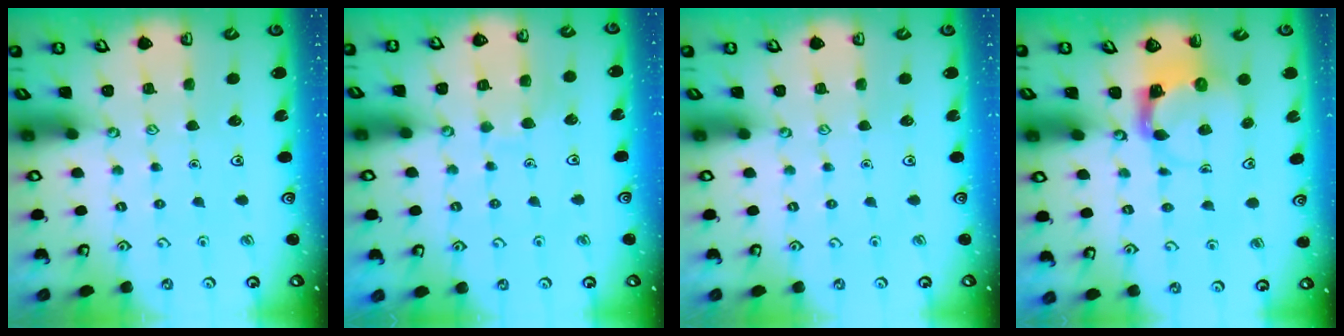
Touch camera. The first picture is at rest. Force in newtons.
{"total": 6.1, "press": 6.1, "slide": 0.3}
{"total": 0.0}
{"total": 3.7, "press": 3.6, "slide": 0.7}